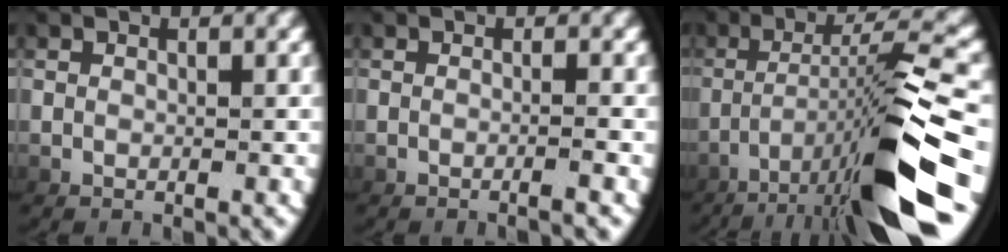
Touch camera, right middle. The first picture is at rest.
{"total": 1.1, "force": [-0.8, -0.3, 0.7], "torque": [-0.012, 0.005, -0.015]}
{"total": 10.1, "force": [-3.4, 1.0, 9.4], "torque": [-0.152, 0.004, -0.041]}